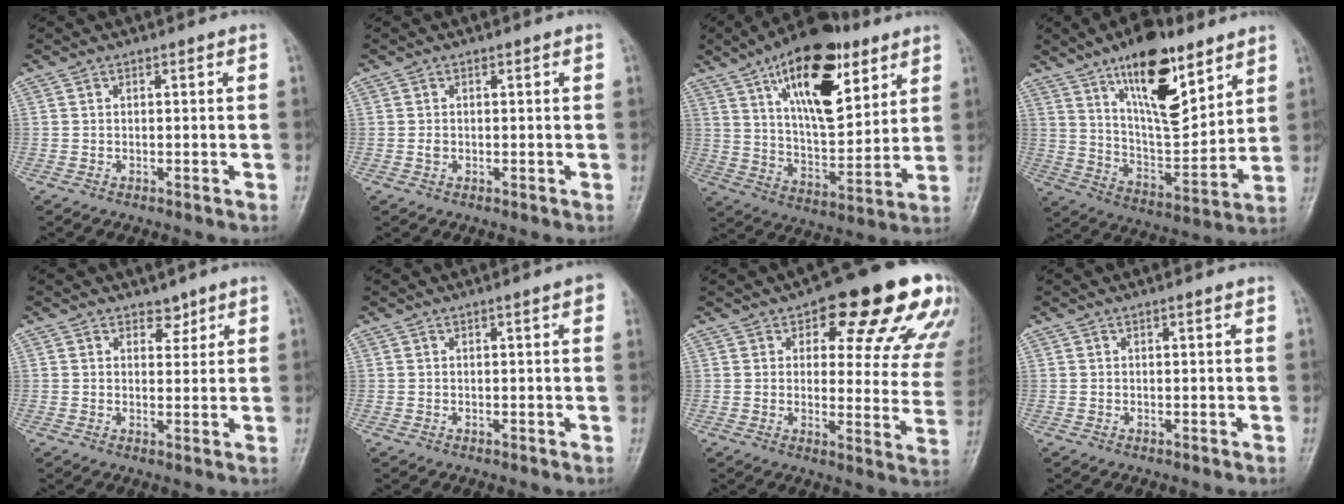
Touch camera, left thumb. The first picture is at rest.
{"total": 1.0, "force": [-0.1, 0.8, 0.6], "torque": [-0.008, 0.002, -0.002]}
{"total": 21.8, "force": [10.7, 9.9, 16.2], "torque": [-0.219, -0.042, 0.179]}
{"total": 19.0, "force": [10.8, 7.6, 13.7], "torque": [-0.179, -0.061, 0.188]}
{"total": 2.7, "force": [2.0, 1.7, 0.8], "torque": [0.010, -0.012, 0.027]}
{"total": 2.4, "force": [1.0, 0.4, 2.2], "torque": [-0.024, 0.002, 0.009]}
{"total": 21.3, "force": [11.9, 8.6, 15.4], "torque": [-0.140, -0.033, 0.139]}
{"total": 0.7, "force": [0.4, 0.1, 0.5], "torque": [-0.007, 0.000, 0.005]}